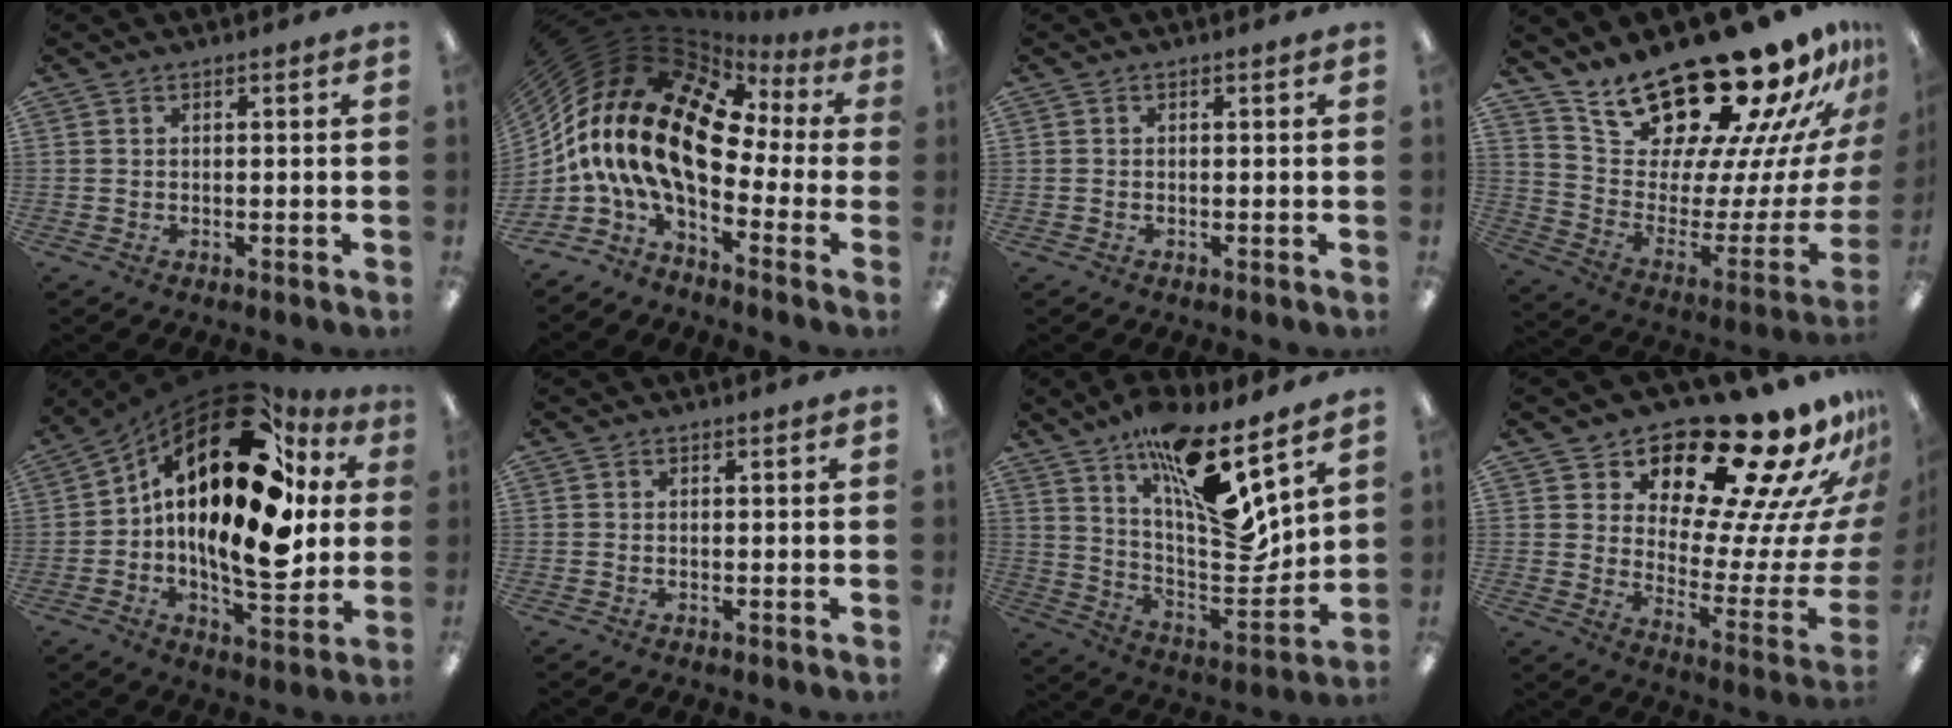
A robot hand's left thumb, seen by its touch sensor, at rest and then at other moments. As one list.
[{"total": 20.1, "force": [0.6, 10.7, 16.9], "torque": [-0.366, -0.024, 0.011]}, {"total": 0.0}, {"total": 25.4, "force": [22.2, 7.2, 9.9], "torque": [-0.156, -0.176, 0.388]}, {"total": 24.6, "force": [6.8, 11.3, 20.7], "torque": [-0.354, -0.060, 0.105]}, {"total": 0.0}, {"total": 17.3, "force": [11.4, 4.4, 12.2], "torque": [-0.192, -0.099, 0.193]}, {"total": 24.1, "force": [19.1, 7.5, 12.6], "torque": [-0.173, -0.150, 0.318]}]